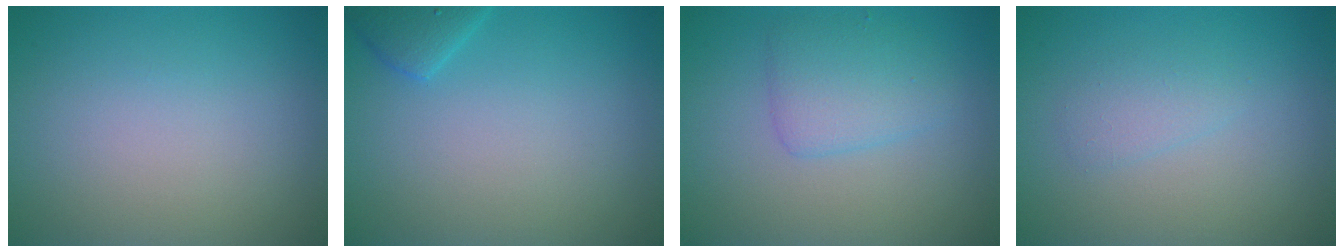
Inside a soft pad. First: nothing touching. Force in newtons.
{"total": 1.8, "press": 1.8, "slide": 0.1}
{"total": 2.8, "press": 2.8, "slide": 0.1}
{"total": 1.4, "press": 1.4, "slide": 0.1}